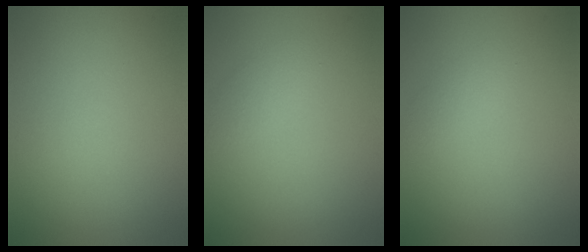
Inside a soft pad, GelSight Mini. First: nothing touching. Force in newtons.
{"total": 1.2, "press": 1.2, "slide": 0.0}
{"total": 1.0, "press": 1.0, "slide": 0.0}